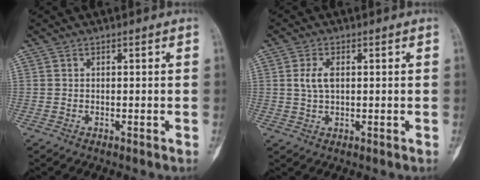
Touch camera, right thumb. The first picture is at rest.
{"total": 3.7, "force": [0.7, 2.0, 3.0], "torque": [-0.065, 0.000, 0.014]}